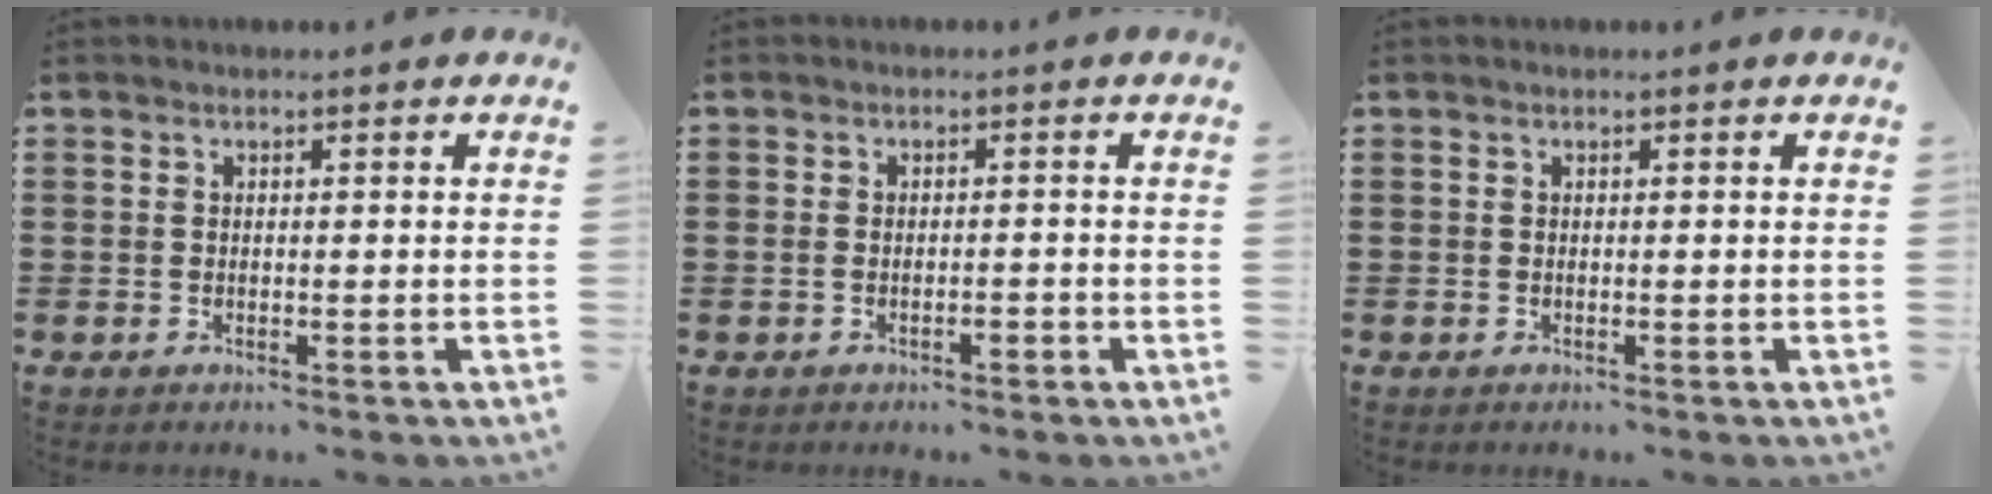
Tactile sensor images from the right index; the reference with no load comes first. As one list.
[{"total": 1.5, "force": [-0.9, 0.3, 1.2], "torque": [-0.022, 0.000, -0.016]}, {"total": 0.0}]